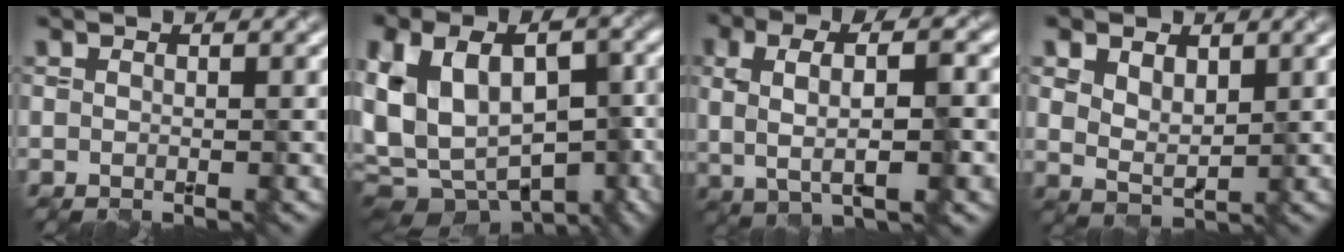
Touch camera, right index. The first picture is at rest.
{"total": 14.4, "force": [-5.5, 9.9, 8.9], "torque": [-0.182, -0.007, -0.046]}
{"total": 4.8, "force": [-0.3, 1.6, 4.6], "torque": [-0.091, -0.006, 0.004]}
{"total": 2.4, "force": [1.2, 1.6, 1.4], "torque": [-0.038, -0.006, 0.035]}